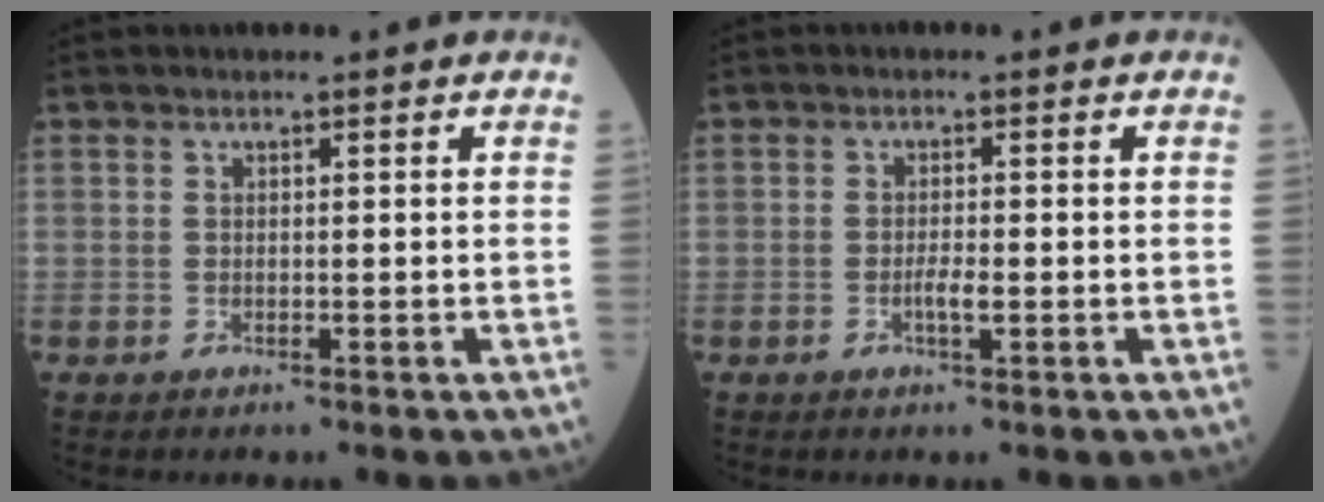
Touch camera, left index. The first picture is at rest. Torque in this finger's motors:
{"motor_torque": [0.37, 0.17, 0.04, 0.01]}